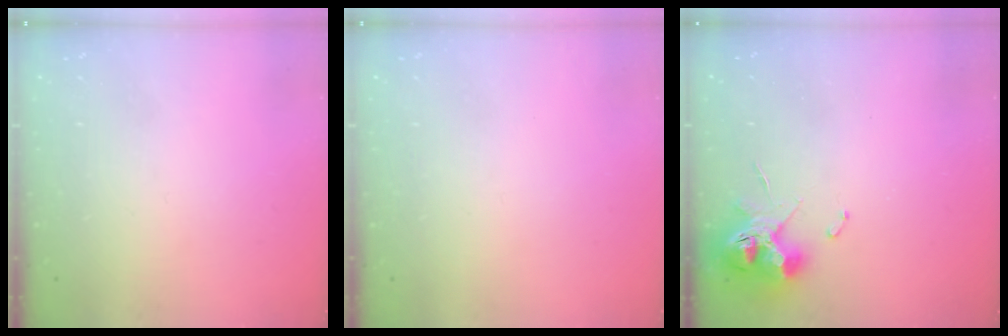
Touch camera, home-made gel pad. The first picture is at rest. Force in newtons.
{"total": 0.0}
{"total": 9.9, "press": 9.8, "slide": 1.1}